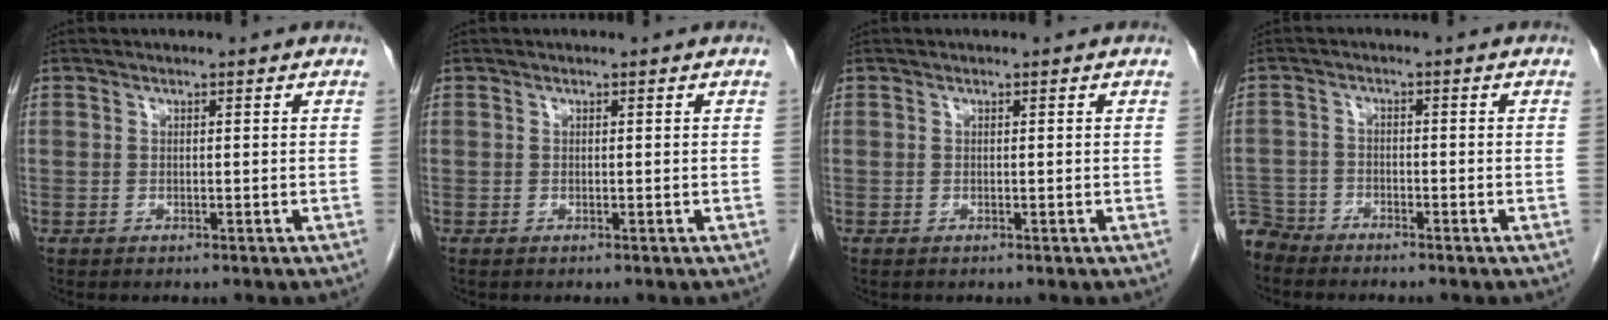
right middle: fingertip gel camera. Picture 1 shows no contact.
{"total": 0.0}
{"total": 0.0}
{"total": 4.7, "force": [-4.5, 1.3, -0.7], "torque": [0.015, -0.007, -0.092]}